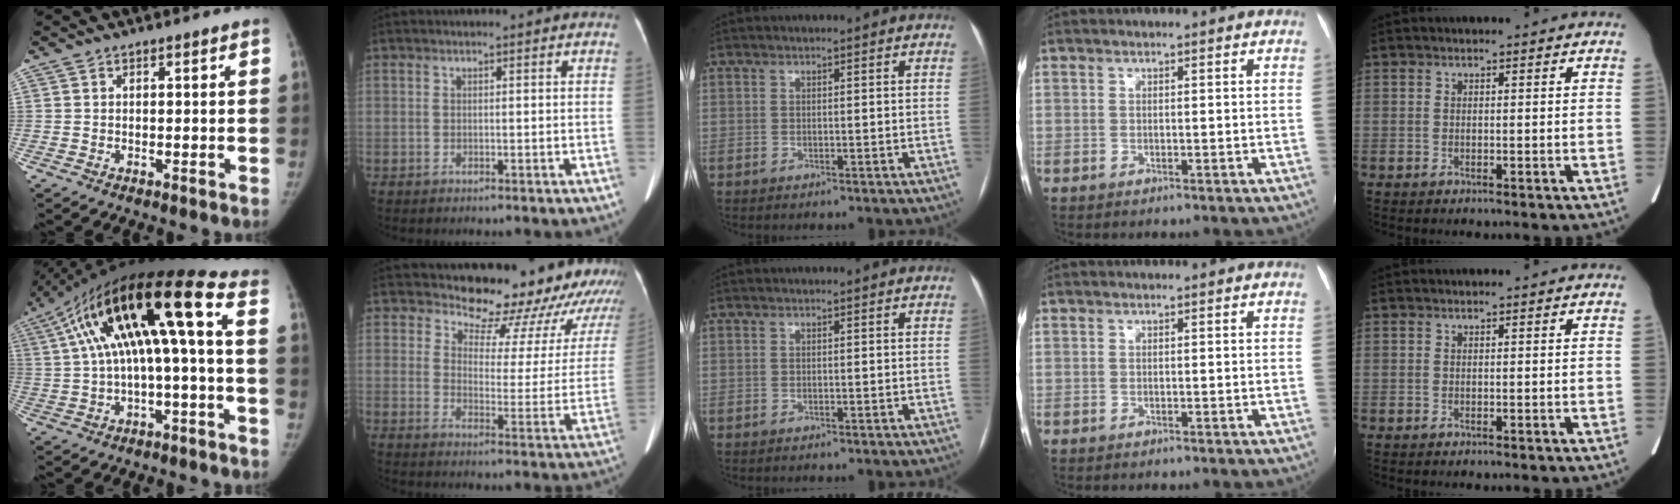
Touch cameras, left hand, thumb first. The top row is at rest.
{"thumb": {"total": 18.0, "force": [1.7, 4.2, 17.4], "torque": [-0.318, 0.070, 0.032]}, "index": {"total": 22.2, "force": [20.7, 6.4, 5.0], "torque": [-0.039, -0.092, 0.231]}}